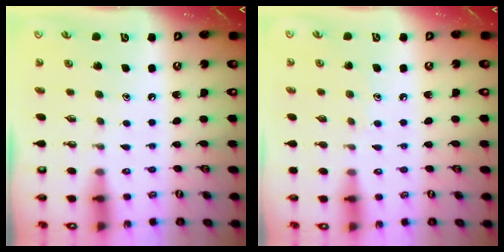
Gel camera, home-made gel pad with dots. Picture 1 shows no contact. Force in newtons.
{"total": 3.8, "press": 3.8, "slide": 0.4}